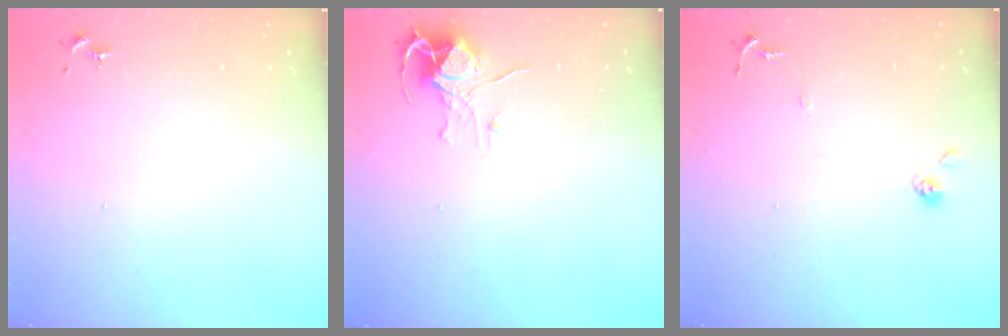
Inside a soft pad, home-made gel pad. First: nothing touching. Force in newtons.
{"total": 8.0, "press": 8.0, "slide": 0.6}
{"total": 6.4, "press": 6.4, "slide": 0.4}